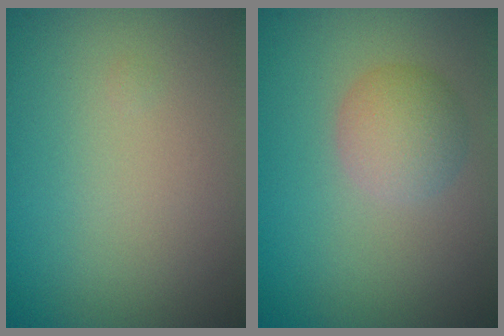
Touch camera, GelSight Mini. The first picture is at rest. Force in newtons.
{"total": 2.7, "press": 2.7, "slide": 0.2}